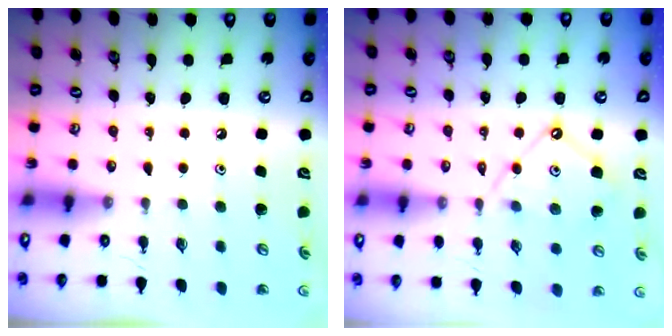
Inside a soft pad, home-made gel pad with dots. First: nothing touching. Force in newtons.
{"total": 9.7, "press": 9.7, "slide": 1.0}